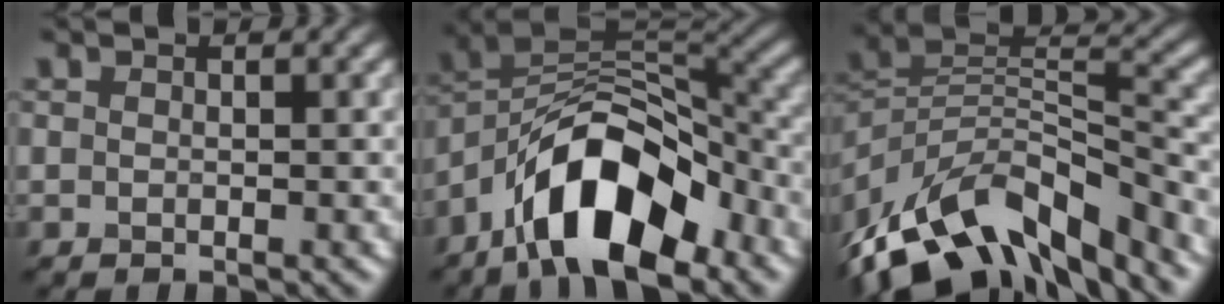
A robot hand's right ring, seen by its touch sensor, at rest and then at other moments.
{"total": 11.1, "force": [-6.3, 4.7, 7.8], "torque": [-0.122, 0.018, -0.122]}
{"total": 13.4, "force": [-9.2, 5.7, 7.9], "torque": [-0.157, 0.029, -0.173]}